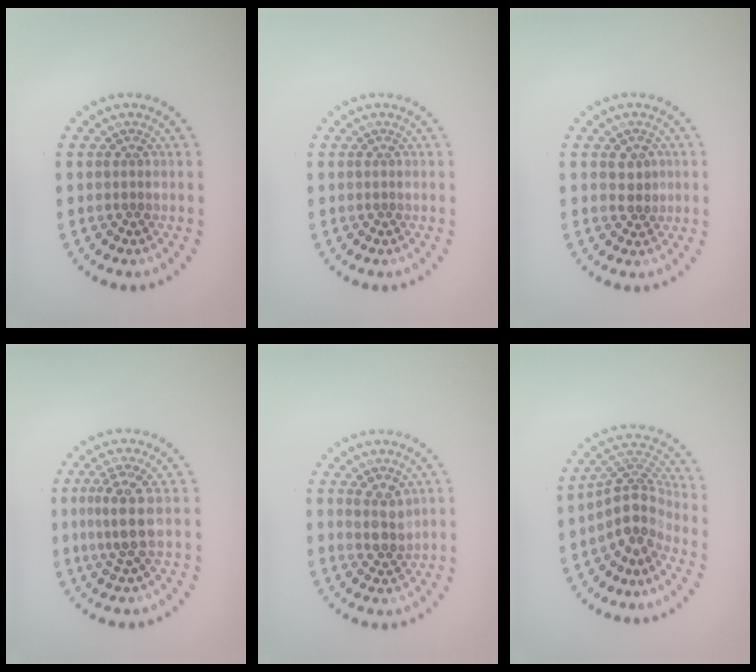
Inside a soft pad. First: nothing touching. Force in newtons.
{"total": 0.0}
{"total": 1.8, "press": 1.8, "slide": 0.5}
{"total": 3.3, "press": 2.9, "slide": 1.6}
{"total": 2.2, "press": 2.1, "slide": 0.8}
{"total": 4.1, "press": 3.1, "slide": 2.7}